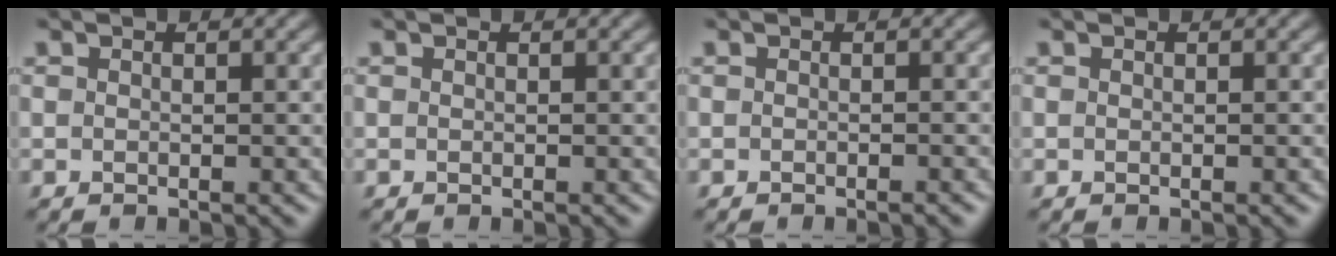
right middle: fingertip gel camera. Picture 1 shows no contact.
{"total": 0.0}
{"total": 0.6, "force": [-0.4, 0.1, 0.5], "torque": [-0.003, 0.000, -0.007]}
{"total": 0.0}